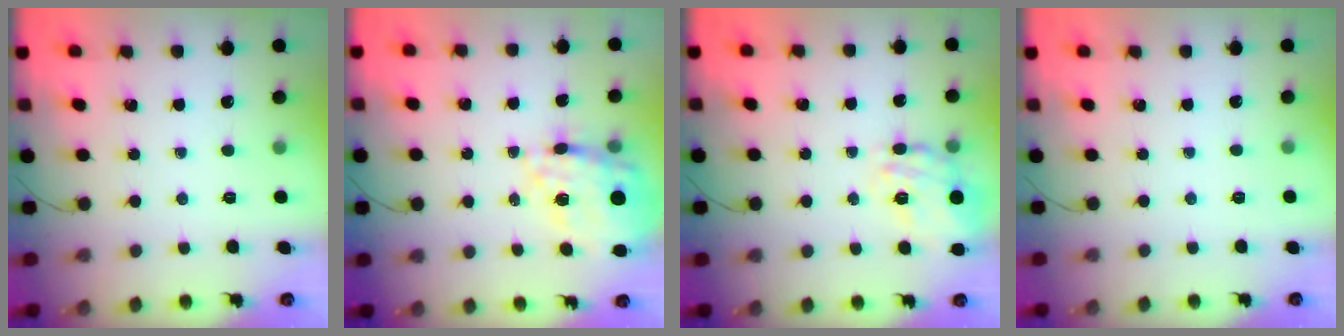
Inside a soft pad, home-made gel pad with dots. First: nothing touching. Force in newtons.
{"total": 20.0, "press": 19.5, "slide": 4.3}
{"total": 18.1, "press": 18.0, "slide": 1.8}
{"total": 4.6, "press": 4.4, "slide": 1.5}